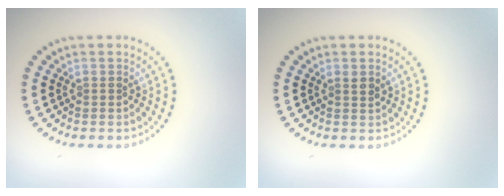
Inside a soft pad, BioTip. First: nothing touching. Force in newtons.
{"total": 1.0, "press": 0.8, "slide": 0.5}